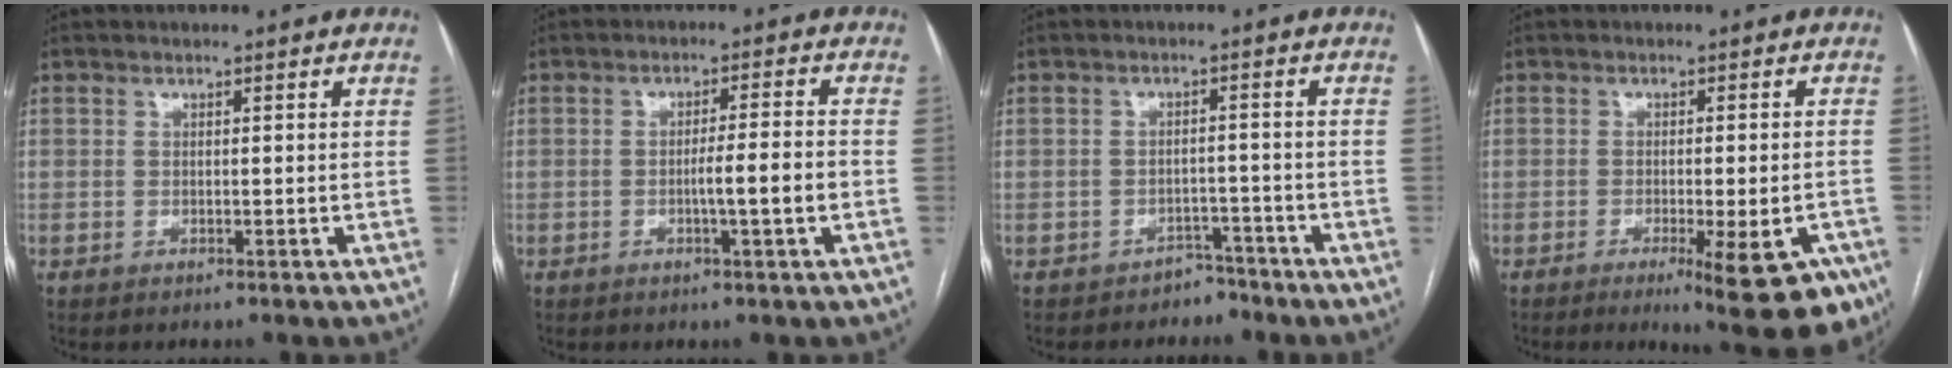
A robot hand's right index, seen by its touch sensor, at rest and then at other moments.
{"total": 5.2, "force": [-1.4, -0.4, 5.0], "torque": [-0.079, 0.001, -0.019]}
{"total": 2.9, "force": [-2.4, 1.6, -0.4], "torque": [0.007, 0.009, -0.034]}
{"total": 12.2, "force": [-6.9, 2.7, 9.8], "torque": [-0.065, -0.005, -0.086]}